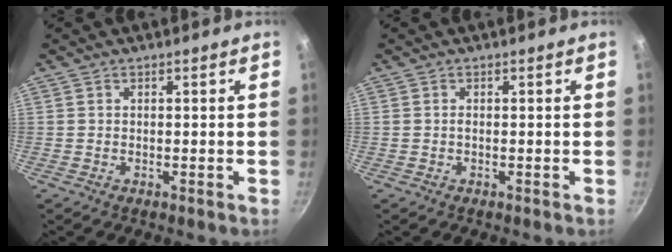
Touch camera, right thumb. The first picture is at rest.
{"total": 0.7, "force": [-0.1, 0.2, 0.6], "torque": [-0.012, 0.002, -0.003]}